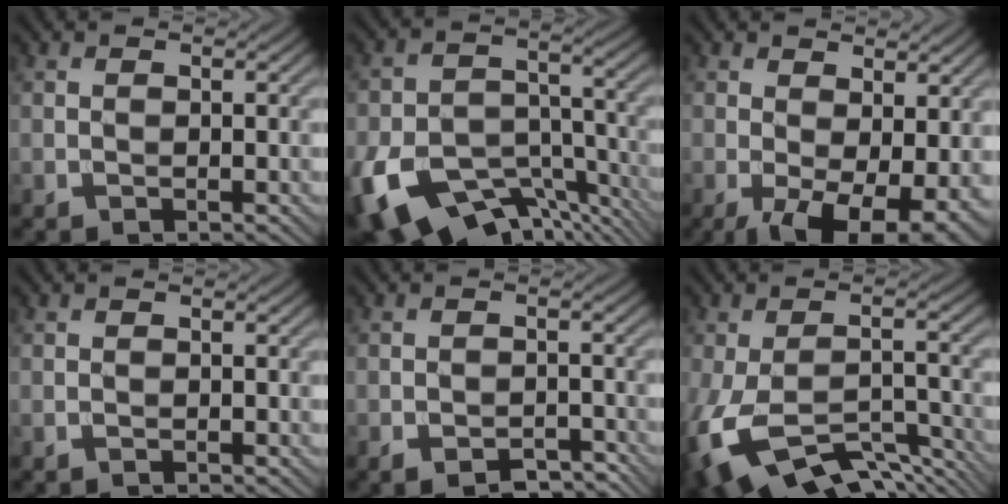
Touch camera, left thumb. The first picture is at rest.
{"total": 14.9, "force": [-9.4, 8.1, 8.3], "torque": [-0.178, -0.033, -0.142]}
{"total": 9.6, "force": [-2.1, 4.6, 8.1], "torque": [-0.133, -0.016, -0.023]}
{"total": 0.0}
{"total": 4.4, "force": [-3.0, 2.0, 2.5], "torque": [-0.037, -0.002, -0.042]}
{"total": 12.2, "force": [-7.0, 5.3, 8.5], "torque": [-0.181, -0.038, -0.109]}